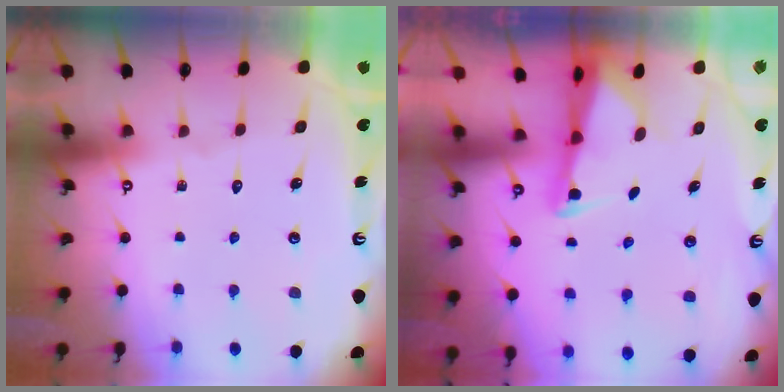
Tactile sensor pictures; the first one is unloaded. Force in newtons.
{"total": 2.3, "press": 2.3, "slide": 0.5}